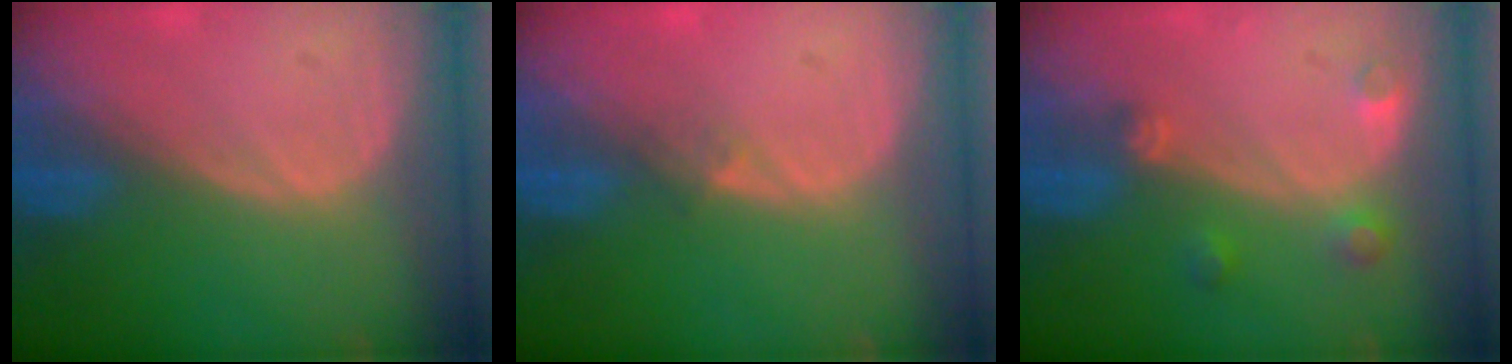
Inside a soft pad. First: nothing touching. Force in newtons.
{"total": 1.2, "press": 0.9, "slide": 0.9}
{"total": 3.2, "press": 2.9, "slide": 1.3}